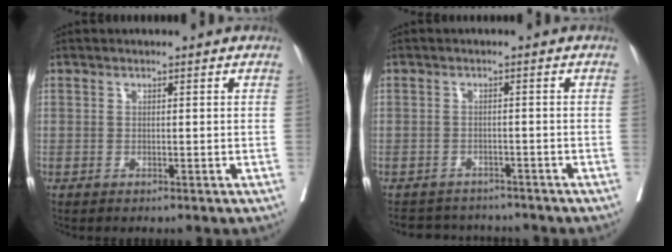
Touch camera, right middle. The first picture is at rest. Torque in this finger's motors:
{"motor_torque": [0.53, -0.54, 0.09, 0.02]}